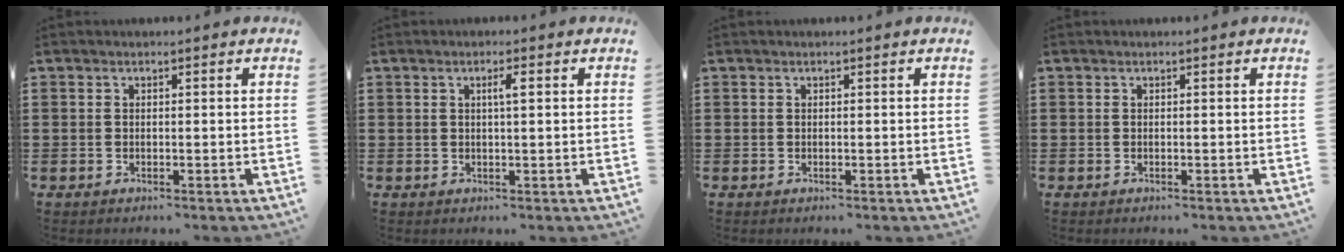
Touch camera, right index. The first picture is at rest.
{"total": 1.9, "force": [0.5, 0.2, 1.8], "torque": [-0.035, 0.003, 0.006]}
{"total": 0.0}
{"total": 0.0}